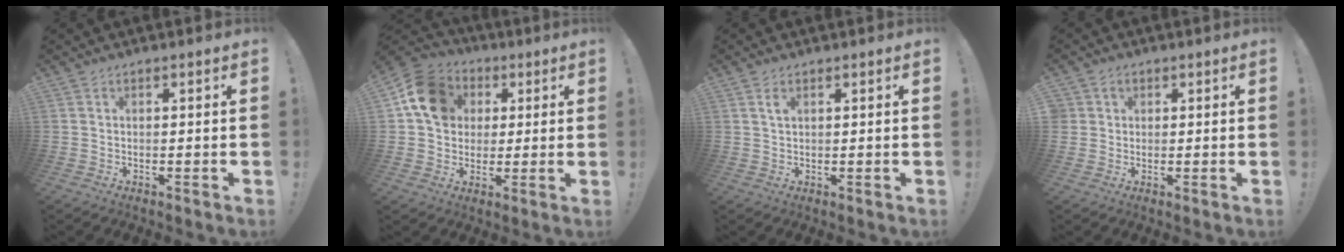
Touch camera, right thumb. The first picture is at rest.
{"total": 14.7, "force": [4.1, 12.1, 7.4], "torque": [-0.096, -0.003, 0.084]}
{"total": 2.0, "force": [1.0, 0.9, 1.5], "torque": [-0.019, -0.003, 0.014]}
{"total": 2.4, "force": [0.8, 2.2, 0.4], "torque": [-0.008, 0.001, 0.017]}